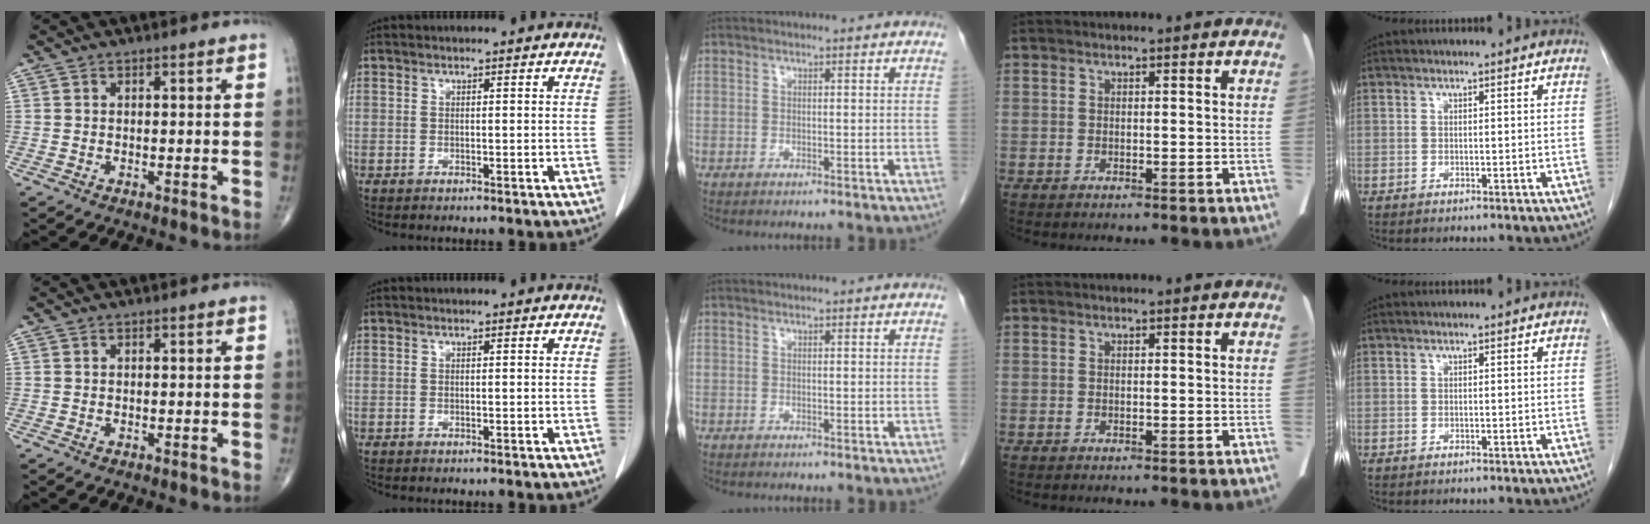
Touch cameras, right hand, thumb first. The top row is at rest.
{}